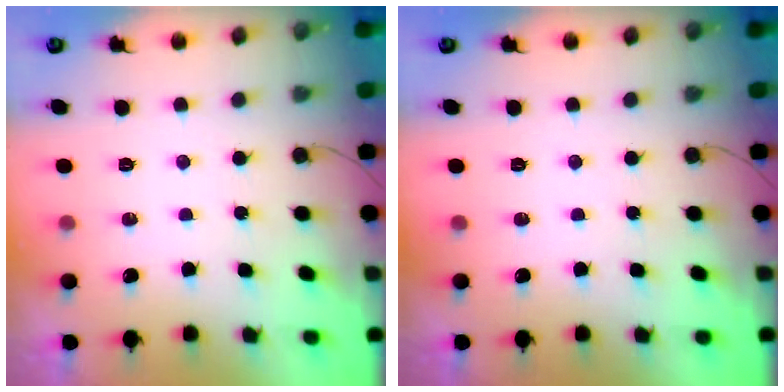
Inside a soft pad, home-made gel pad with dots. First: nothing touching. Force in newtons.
{"total": 0.0}